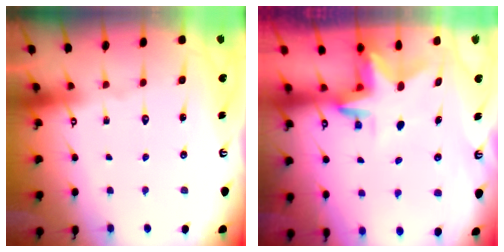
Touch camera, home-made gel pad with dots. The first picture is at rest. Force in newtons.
{"total": 2.9, "press": 2.9, "slide": 0.3}